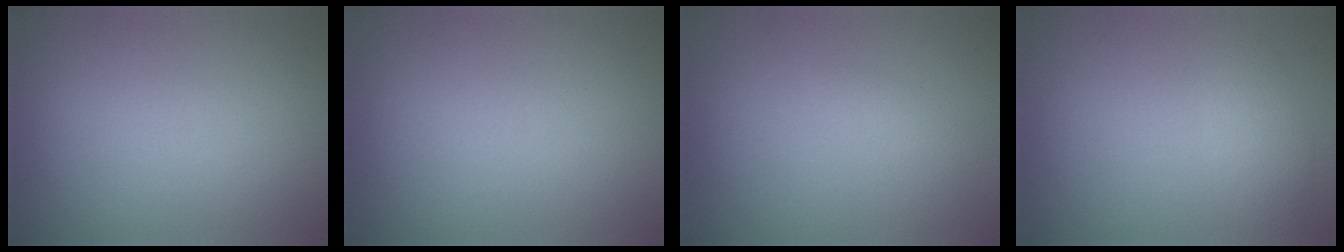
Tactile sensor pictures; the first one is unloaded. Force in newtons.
{"total": 0.0}
{"total": 0.7, "press": 0.7, "slide": 0.0}
{"total": 1.4, "press": 1.4, "slide": 0.1}